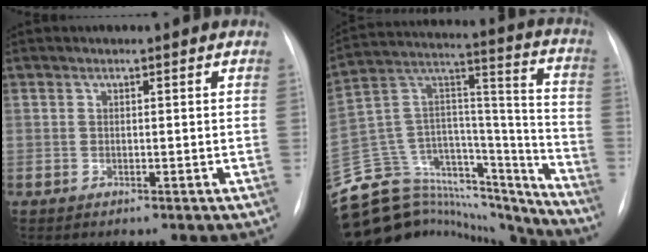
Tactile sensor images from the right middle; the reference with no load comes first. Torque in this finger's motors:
{"motor_torque": [0.83, -1.31, 0.32, -0.04]}